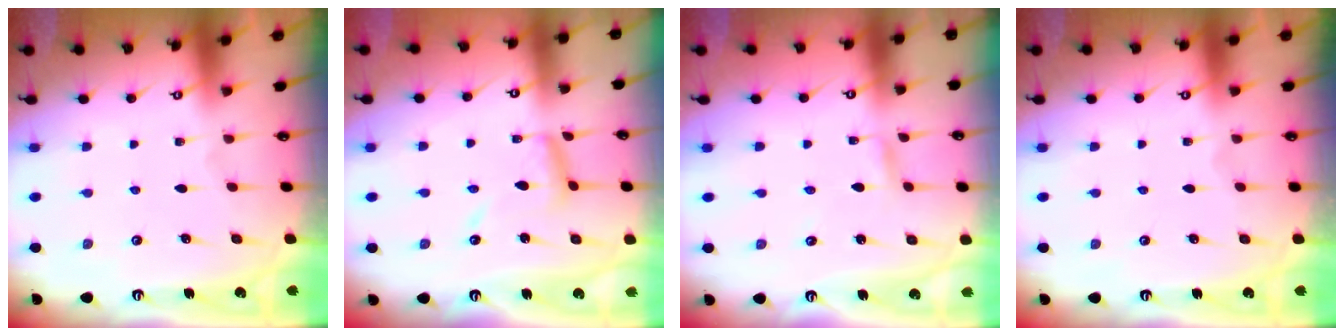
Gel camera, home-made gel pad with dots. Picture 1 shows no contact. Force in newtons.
{"total": 9.6, "press": 9.6, "slide": 0.7}
{"total": 2.4, "press": 2.4, "slide": 0.3}
{"total": 0.0}